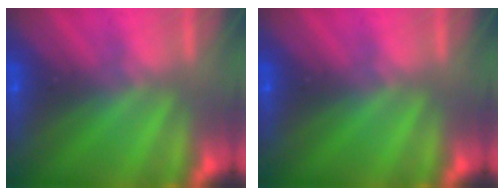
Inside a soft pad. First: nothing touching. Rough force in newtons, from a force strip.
{"total": 0.0}